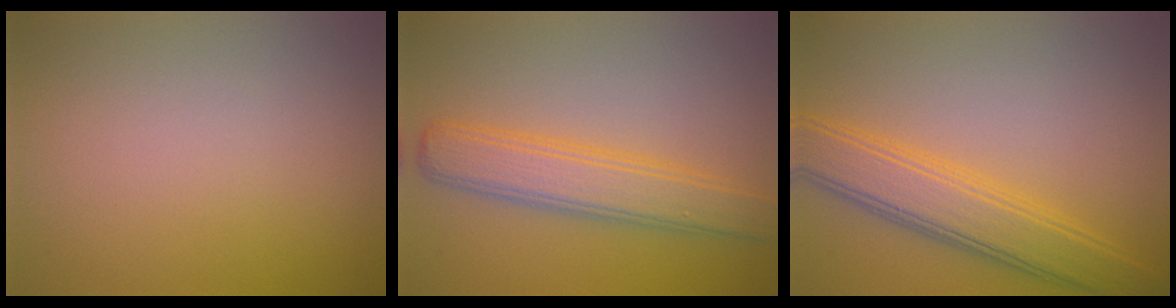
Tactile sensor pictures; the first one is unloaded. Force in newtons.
{"total": 4.8, "press": 4.8, "slide": 0.1}
{"total": 5.5, "press": 5.5, "slide": 0.2}